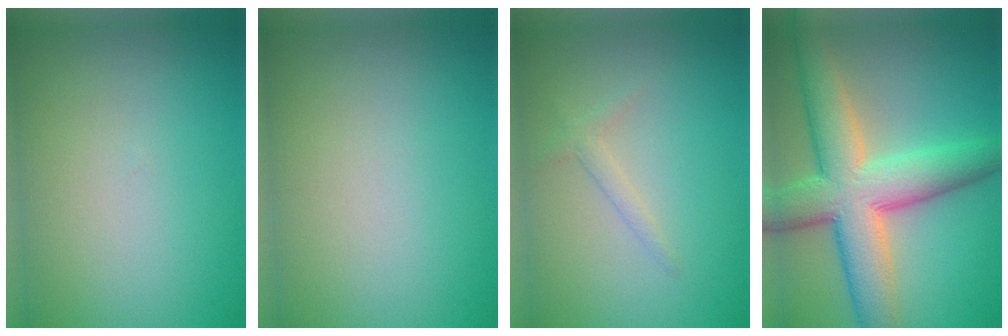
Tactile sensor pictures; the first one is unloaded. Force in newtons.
{"total": 0.0}
{"total": 1.1, "press": 1.1, "slide": 0.1}
{"total": 9.7, "press": 9.7, "slide": 0.4}